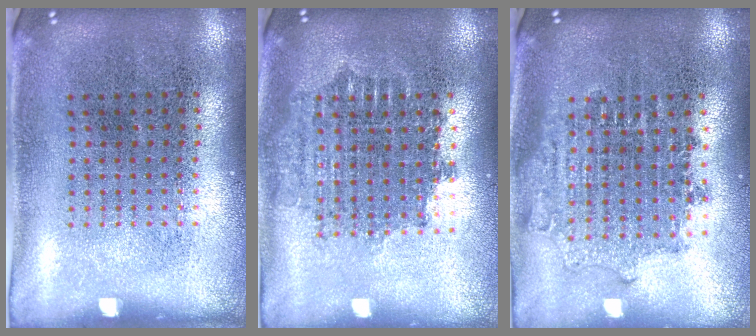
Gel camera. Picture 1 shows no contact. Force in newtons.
{"total": 1.6, "press": 1.3, "slide": 1.0}
{"total": 1.7, "press": 1.3, "slide": 1.0}